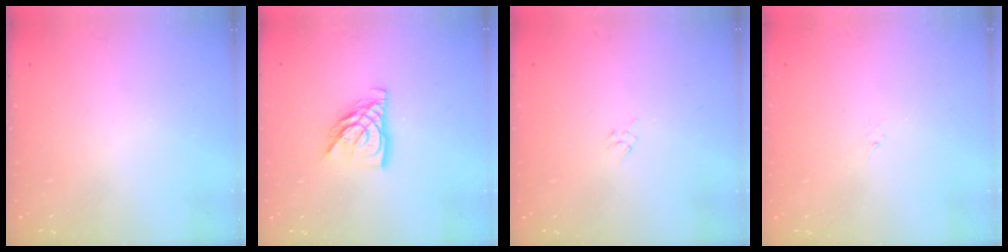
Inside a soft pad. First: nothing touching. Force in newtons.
{"total": 10.0, "press": 9.9, "slide": 1.1}
{"total": 1.6, "press": 1.6, "slide": 0.4}
{"total": 3.0, "press": 3.0, "slide": 0.4}